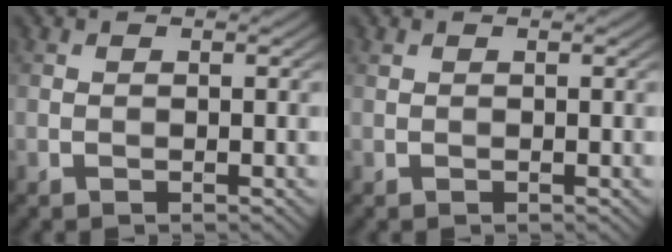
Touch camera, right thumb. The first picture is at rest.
{"total": 0.0}